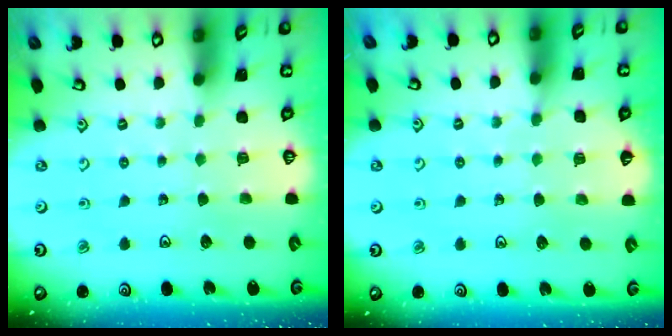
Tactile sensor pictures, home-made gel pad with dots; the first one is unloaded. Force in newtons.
{"total": 6.0, "press": 5.9, "slide": 1.3}